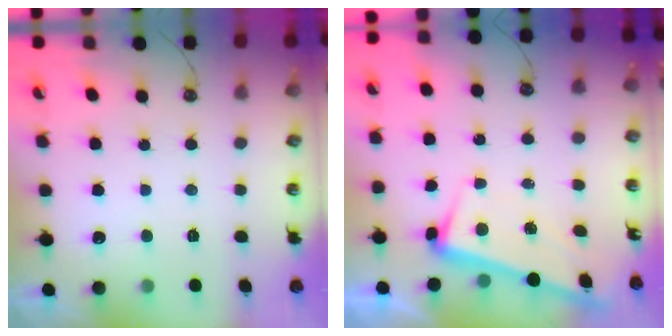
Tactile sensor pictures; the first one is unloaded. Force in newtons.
{"total": 3.1, "press": 3.0, "slide": 1.0}